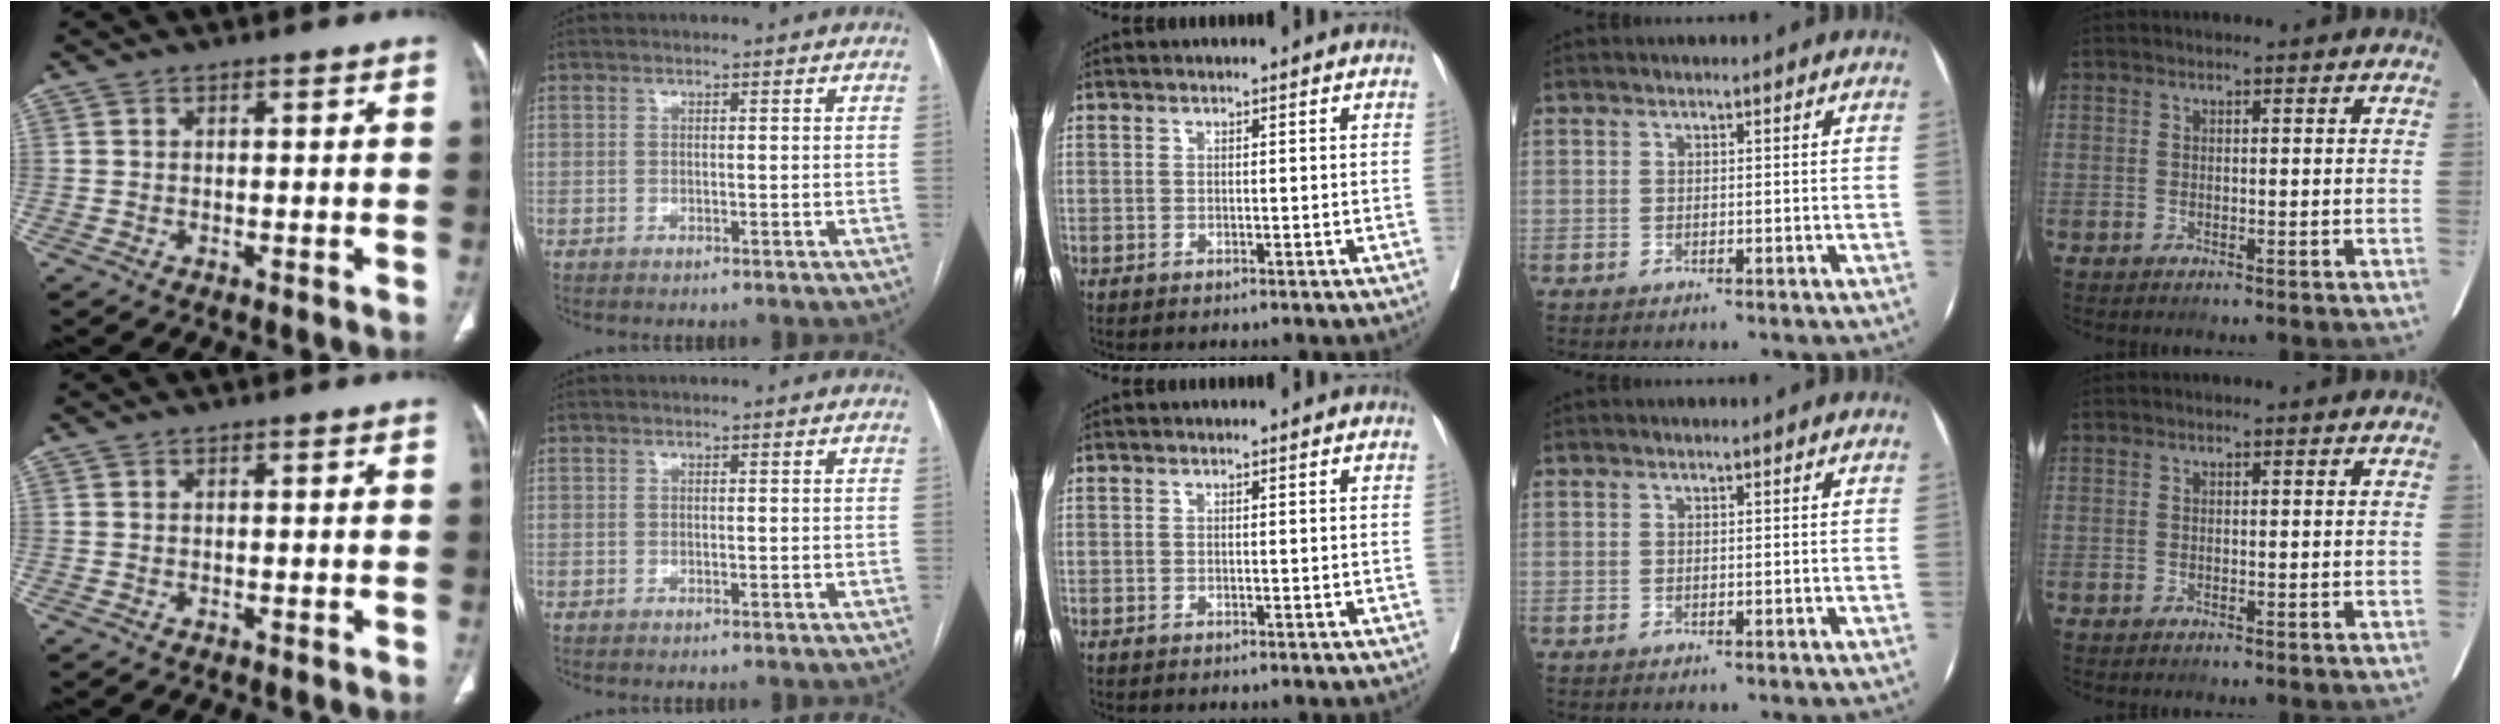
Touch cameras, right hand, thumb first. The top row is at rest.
{}